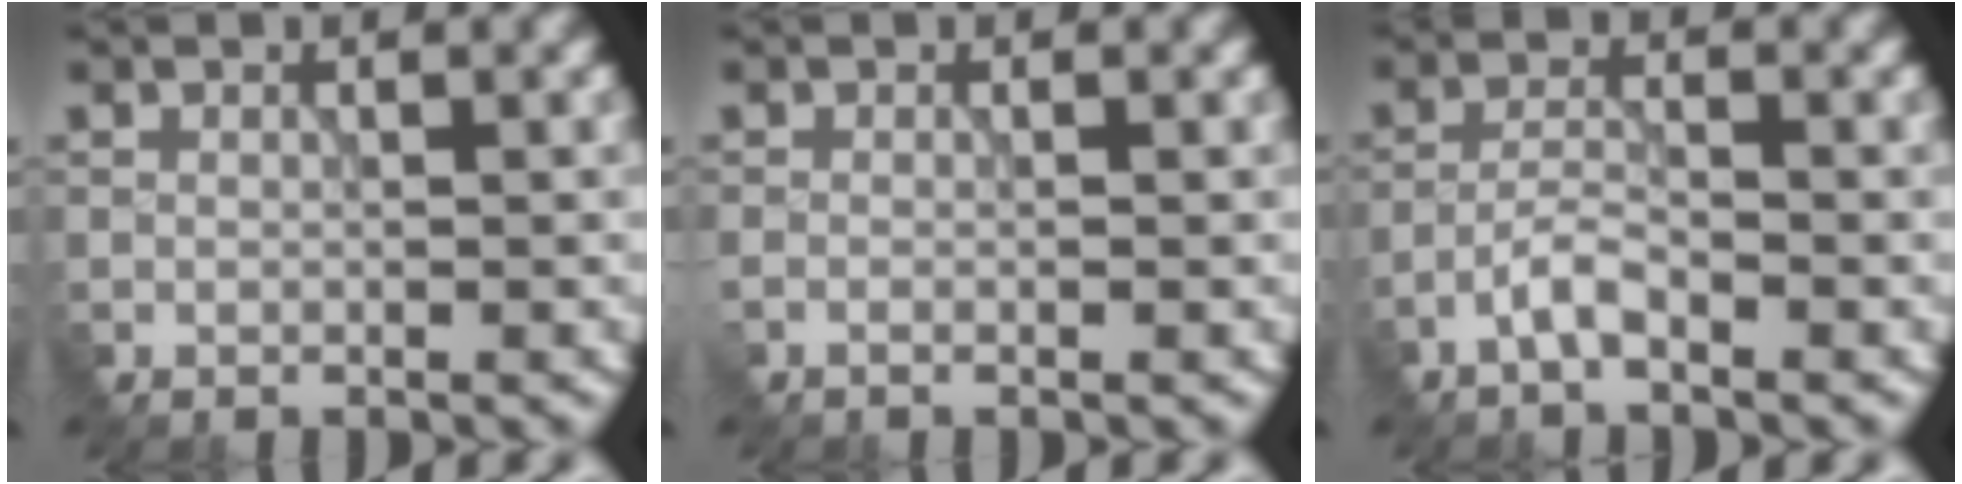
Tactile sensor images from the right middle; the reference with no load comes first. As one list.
[{"total": 0.8, "force": [-0.3, 0.2, 0.7], "torque": [-0.013, -0.002, -0.008]}, {"total": 2.3, "force": [-1.6, 0.5, 1.6], "torque": [-0.036, 0.007, -0.038]}]